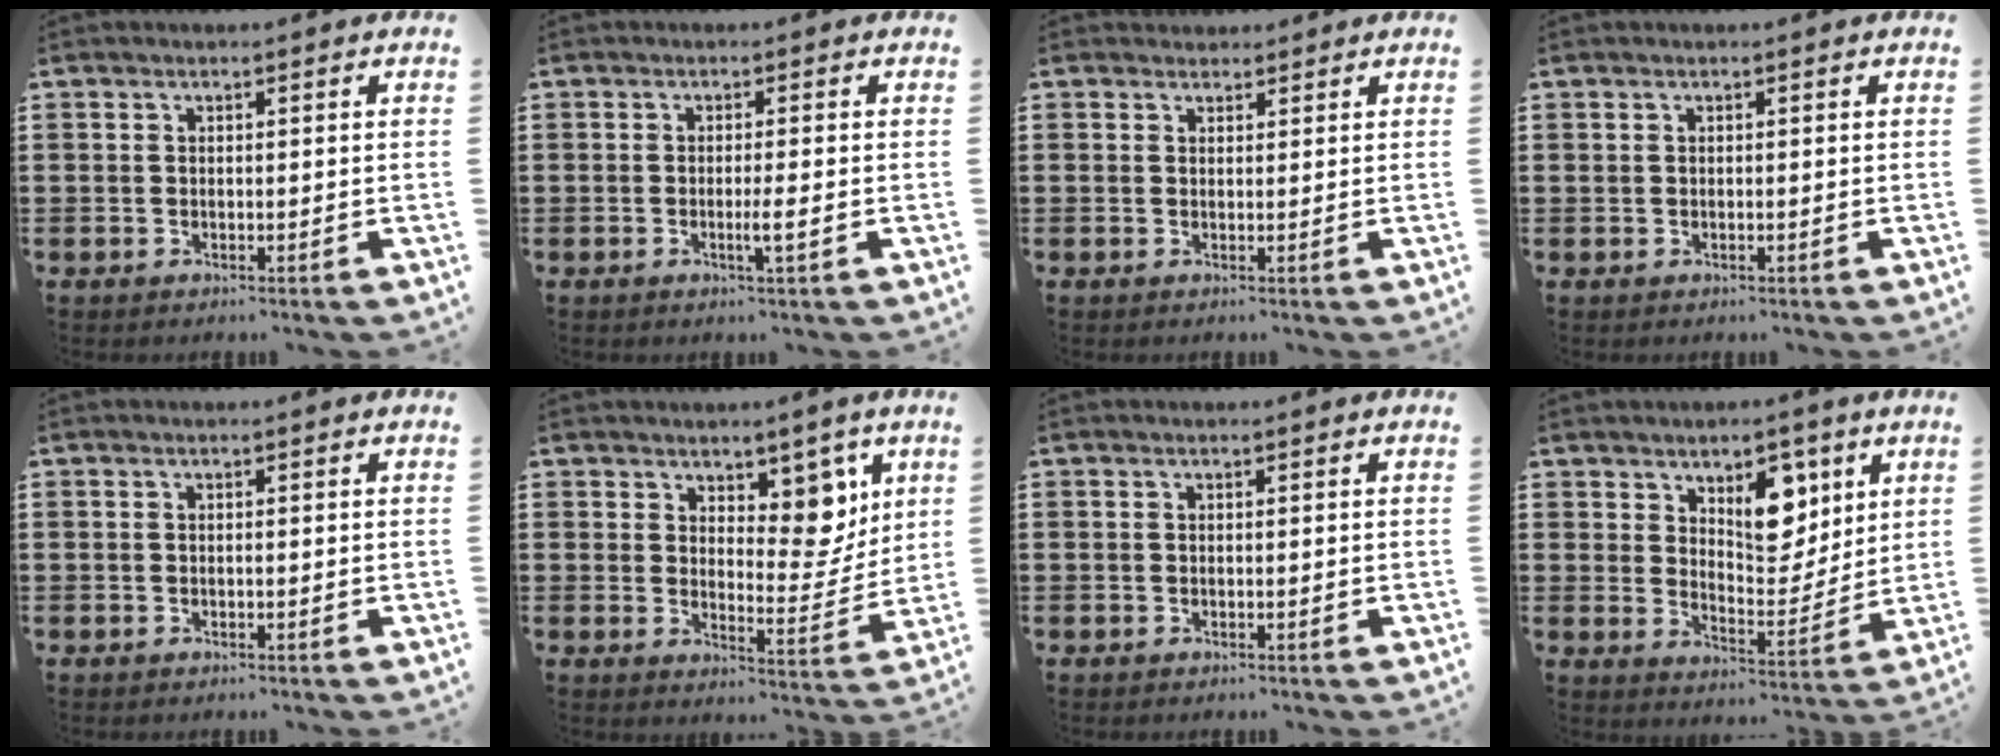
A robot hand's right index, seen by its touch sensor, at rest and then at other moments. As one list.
[{"total": 2.4, "force": [-0.8, -0.1, 2.3], "torque": [-0.037, -0.005, -0.016]}, {"total": 1.2, "force": [1.1, 0.5, -0.2], "torque": [0.000, 0.001, 0.022]}, {"total": 0.0}, {"total": 0.0}, {"total": 7.3, "force": [4.8, 4.1, 3.6], "torque": [-0.052, -0.025, 0.080]}, {"total": 0.0}, {"total": 8.6, "force": [4.7, 4.9, 5.2], "torque": [-0.073, -0.015, 0.077]}]